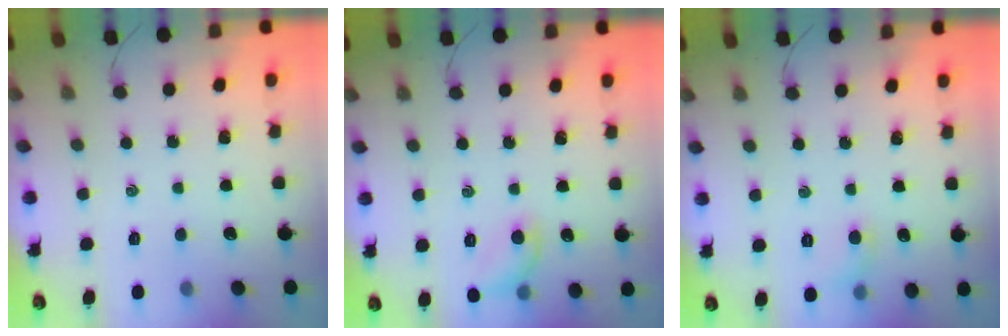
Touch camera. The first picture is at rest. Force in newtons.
{"total": 7.8, "press": 7.7, "slide": 1.0}
{"total": 4.7, "press": 4.5, "slide": 1.5}